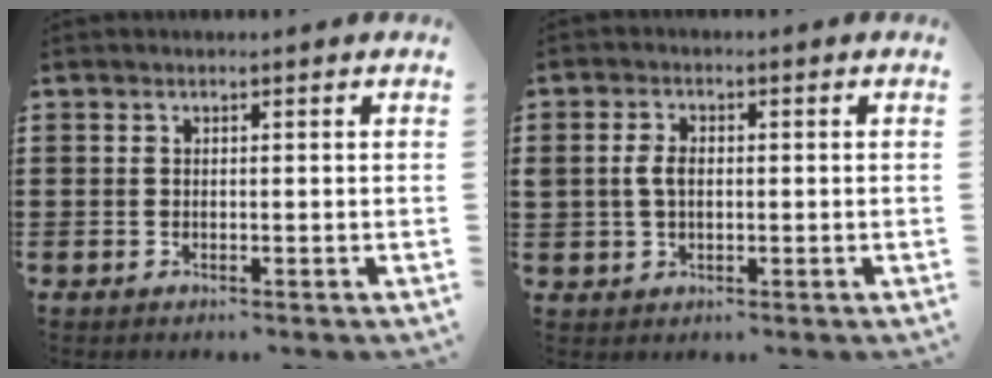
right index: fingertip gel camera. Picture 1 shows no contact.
{"total": 3.1, "force": [0.1, 1.9, 2.4], "torque": [-0.065, 0.001, -0.003]}